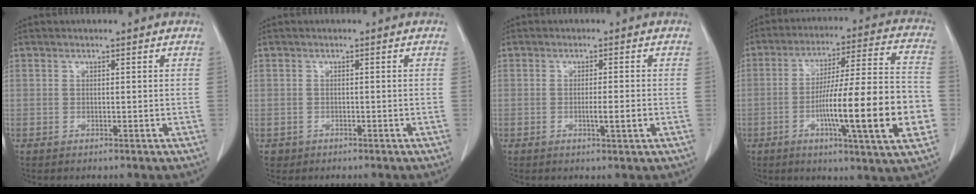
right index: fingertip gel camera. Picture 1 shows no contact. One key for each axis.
{"total": 1.1, "fx": -0.6, "fy": 0.9, "fz": -0.1, "tx": -0.006, "ty": 0.003, "tz": -0.009}
{"total": 2.8, "fx": -0.6, "fy": 0.0, "fz": 2.7, "tx": -0.044, "ty": -0.003, "tz": -0.007}
{"total": 20.2, "fx": -5.0, "fy": 1.0, "fz": 19.5, "tx": -0.278, "ty": 0.005, "tz": -0.072}